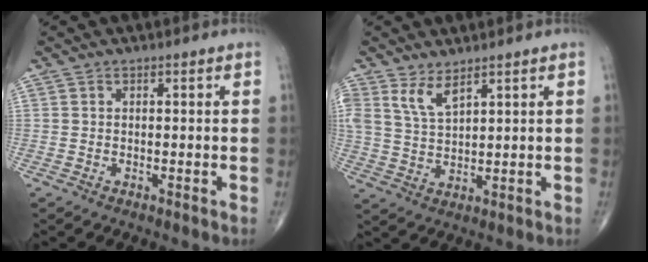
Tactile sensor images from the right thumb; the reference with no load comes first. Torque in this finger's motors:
{"motor_torque": [0.06, 0.08, 0.67, 0.58, 0.08]}